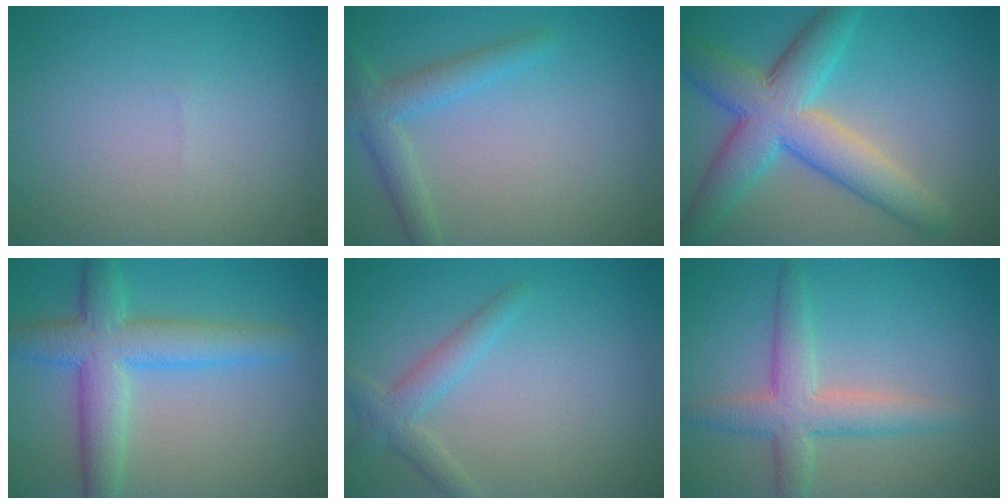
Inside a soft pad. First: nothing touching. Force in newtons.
{"total": 2.9, "press": 2.9, "slide": 0.2}
{"total": 8.3, "press": 8.3, "slide": 0.2}
{"total": 6.4, "press": 6.4, "slide": 0.1}
{"total": 2.5, "press": 2.5, "slide": 0.1}
{"total": 4.4, "press": 4.4, "slide": 0.2}